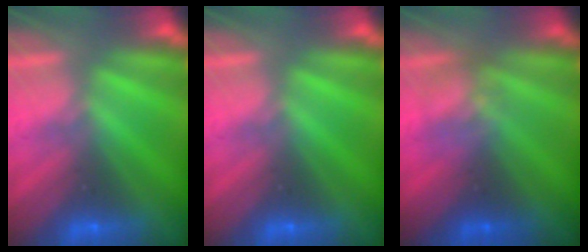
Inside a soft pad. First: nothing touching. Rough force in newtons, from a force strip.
{"total": 0.0}
{"total": 2.4}